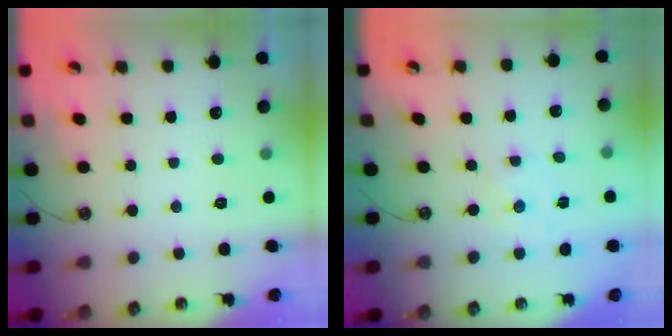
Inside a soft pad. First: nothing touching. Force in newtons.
{"total": 0.0}